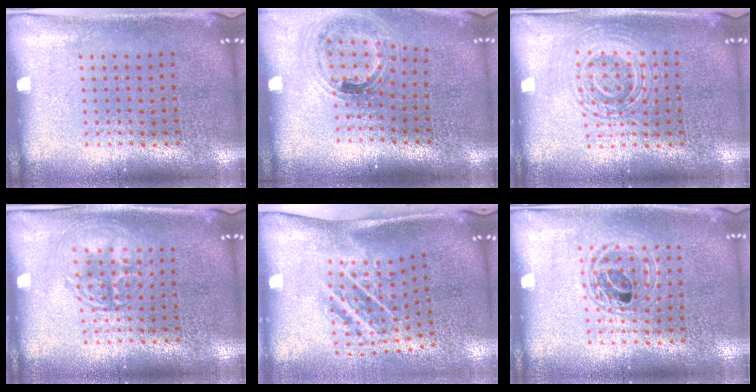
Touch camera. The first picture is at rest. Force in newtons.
{"total": 1.0, "press": 1.0, "slide": 0.3}
{"total": 1.8, "press": 1.7, "slide": 0.4}
{"total": 1.4, "press": 1.4, "slide": 0.1}
{"total": 2.0, "press": 1.2, "slide": 1.6}
{"total": 1.4, "press": 1.2, "slide": 0.6}